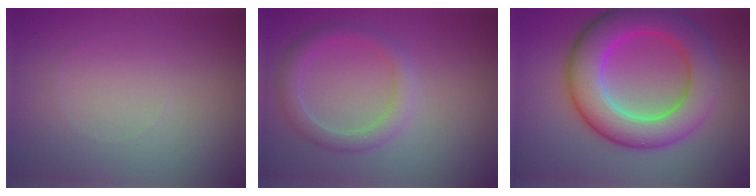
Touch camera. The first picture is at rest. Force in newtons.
{"total": 2.5, "press": 2.5, "slide": 0.1}
{"total": 8.7, "press": 8.7, "slide": 0.2}